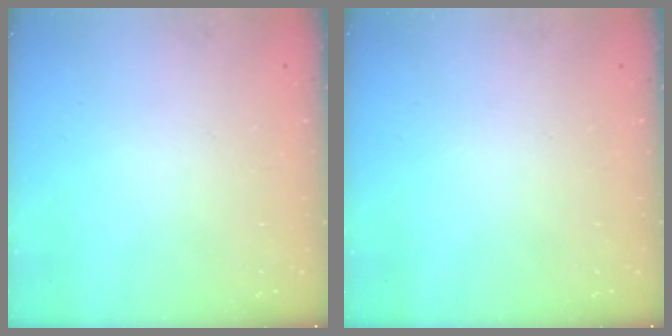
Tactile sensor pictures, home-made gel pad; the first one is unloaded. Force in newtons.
{"total": 0.0}